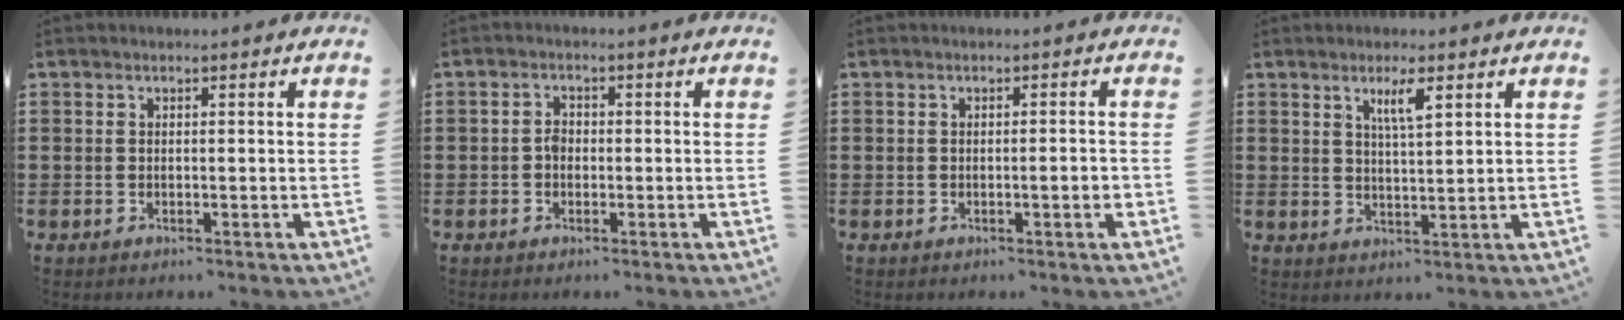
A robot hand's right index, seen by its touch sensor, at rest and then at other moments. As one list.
[{"total": 1.7, "force": [-0.4, 1.2, 1.1], "torque": [-0.024, 0.004, -0.010]}, {"total": 2.0, "force": [-0.5, 0.1, 2.0], "torque": [-0.030, -0.002, -0.009]}, {"total": 3.8, "force": [2.0, 0.7, 3.1], "torque": [-0.059, 0.000, 0.032]}]